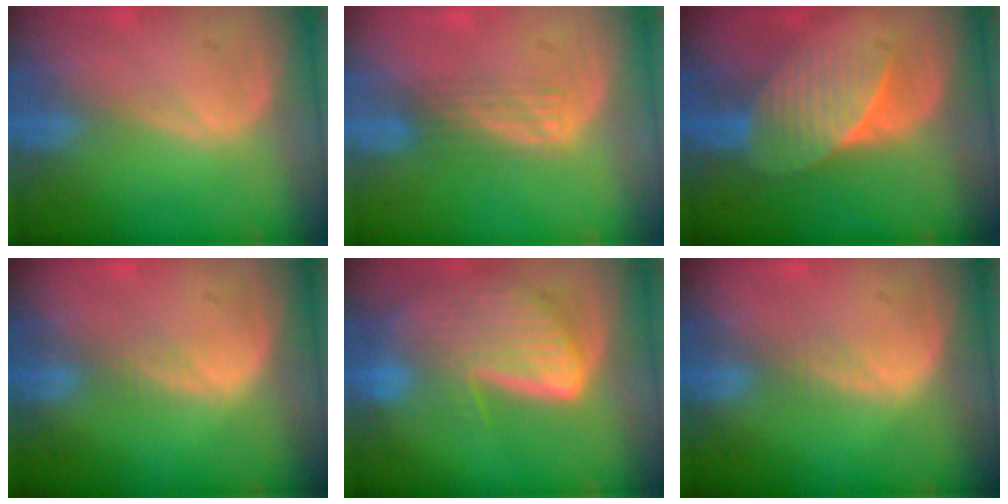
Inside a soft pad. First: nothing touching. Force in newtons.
{"total": 2.8, "press": 2.5, "slide": 1.3}
{"total": 7.2, "press": 6.7, "slide": 2.6}
{"total": 1.3, "press": 1.3, "slide": 0.1}
{"total": 9.3, "press": 8.1, "slide": 4.6}
{"total": 1.3, "press": 1.3, "slide": 0.1}